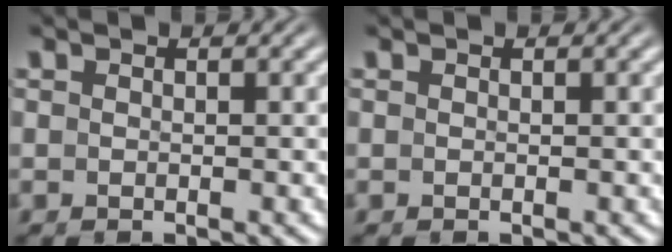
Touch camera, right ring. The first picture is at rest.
{"total": 0.0}